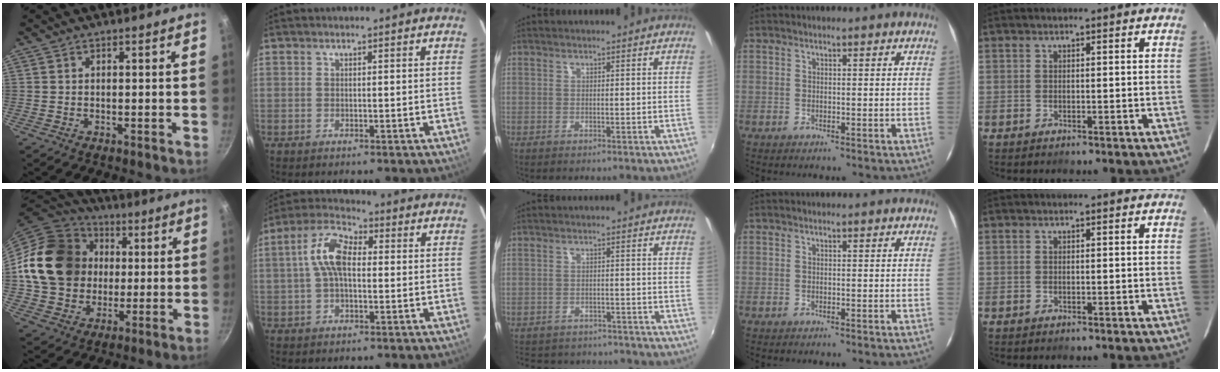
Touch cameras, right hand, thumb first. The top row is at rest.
{"thumb": {"total": 21.8, "force": [2.2, 18.5, 11.4], "torque": [-0.183, 0.030, 0.047]}, "index": {"total": 9.0, "force": [0.7, 4.8, 7.6], "torque": [-0.156, 0.025, 0.008]}, "middle": {"total": 13.7, "force": [-11.9, 5.2, 4.3], "torque": [-0.105, 0.008, -0.163]}}